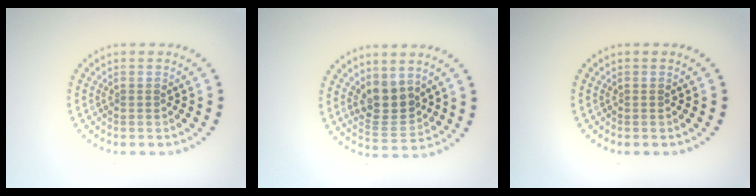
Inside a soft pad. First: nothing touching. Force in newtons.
{"total": 3.5, "press": 3.2, "slide": 1.5}
{"total": 0.0}